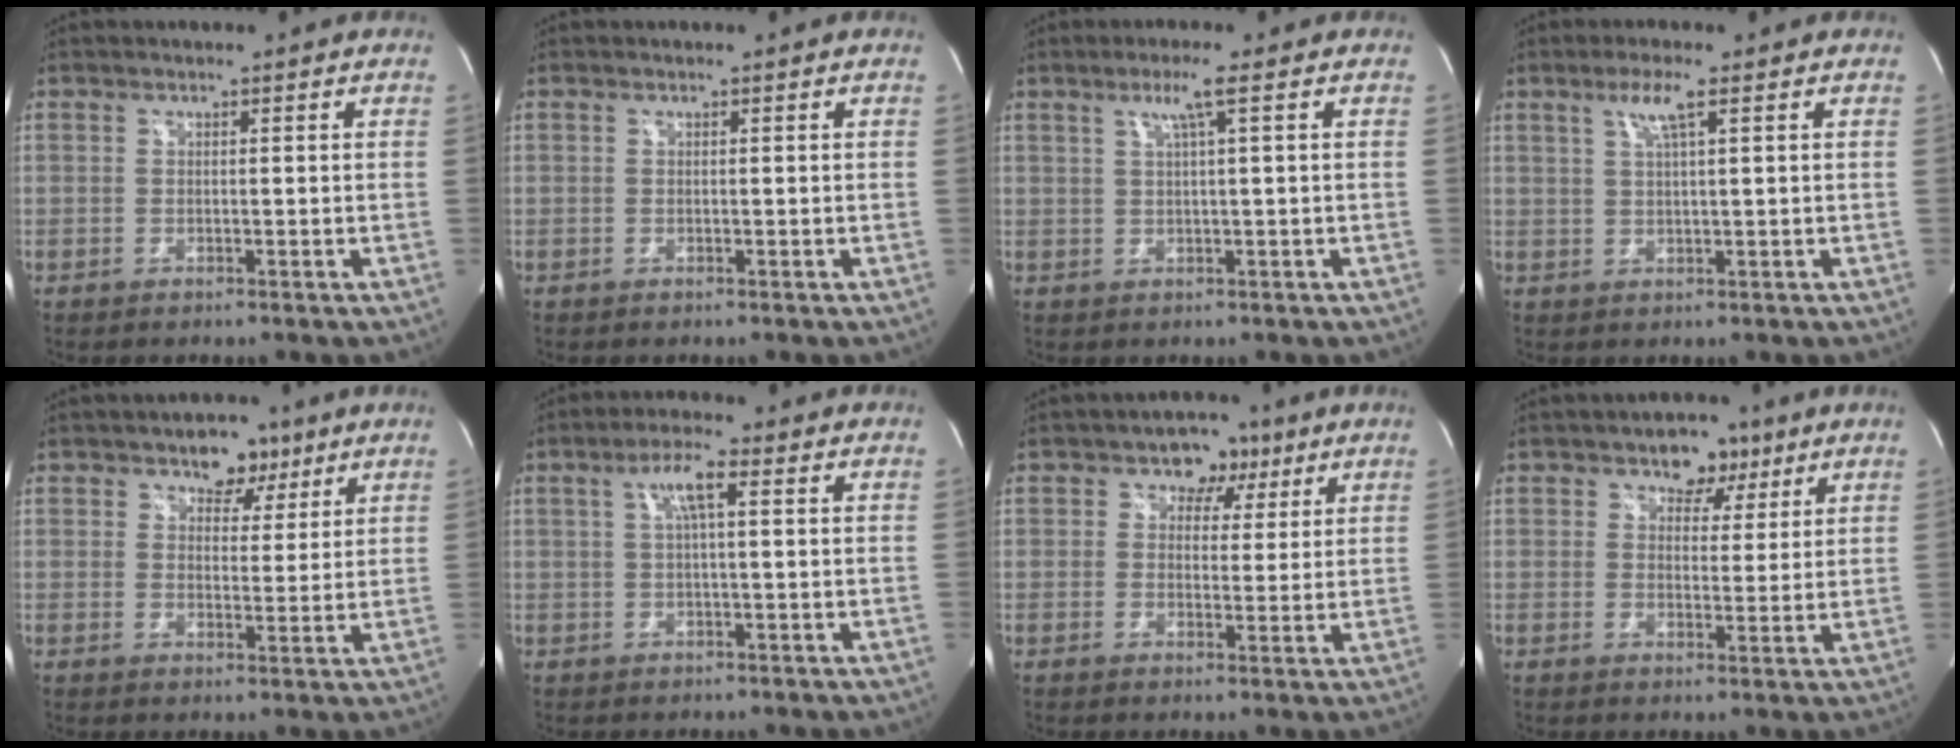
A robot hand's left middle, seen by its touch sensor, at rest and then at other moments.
{"total": 0.6, "force": [-0.2, -0.3, -0.4], "torque": [0.012, -0.004, -0.004]}
{"total": 3.3, "force": [1.5, -0.7, 2.9], "torque": [-0.059, 0.001, 0.030]}
{"total": 3.7, "force": [1.9, -0.1, 3.2], "torque": [-0.068, 0.001, 0.038]}
{"total": 5.0, "force": [3.2, 3.2, 2.1], "torque": [-0.020, 0.007, 0.048]}
{"total": 4.5, "force": [1.3, 0.5, 4.3], "torque": [-0.083, 0.012, 0.025]}
{"total": 4.9, "force": [2.5, 3.7, 2.1], "torque": [-0.019, 0.013, 0.034]}
{"total": 5.1, "force": [3.1, 3.4, 2.2], "torque": [-0.021, 0.009, 0.044]}